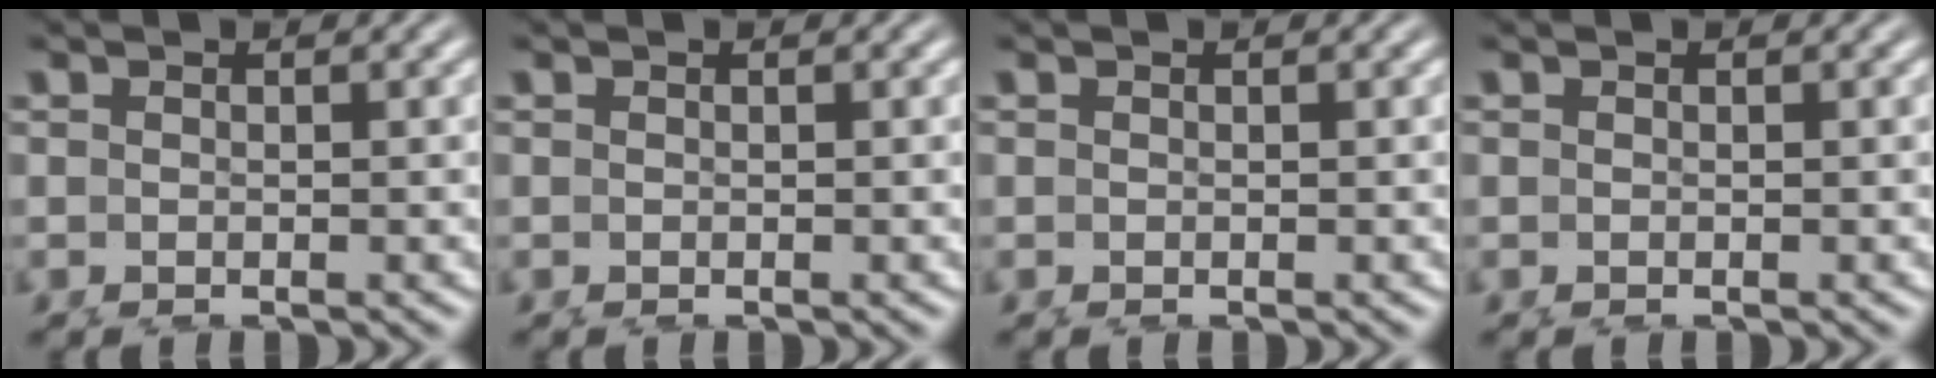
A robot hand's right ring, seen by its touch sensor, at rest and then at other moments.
{"total": 0.0}
{"total": 0.0}
{"total": 0.0}